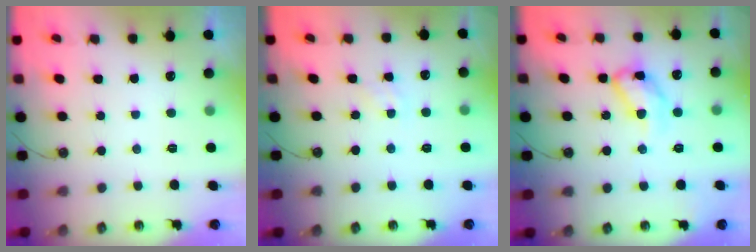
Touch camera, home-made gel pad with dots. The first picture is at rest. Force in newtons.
{"total": 0.9, "press": 0.9, "slide": 0.2}
{"total": 12.7, "press": 12.7, "slide": 1.0}